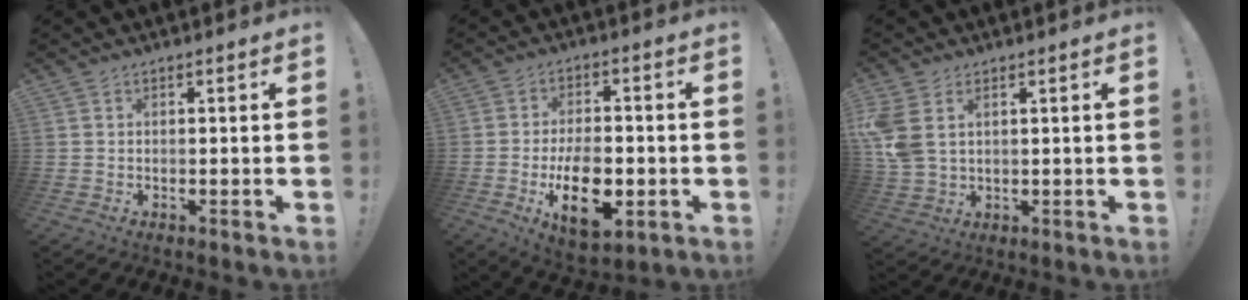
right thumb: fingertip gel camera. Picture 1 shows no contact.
{"total": 15.4, "force": [-4.6, 8.5, 12.0], "torque": [-0.193, 0.009, -0.071]}
{"total": 7.0, "force": [2.9, 4.5, 4.5], "torque": [-0.096, -0.014, 0.056]}